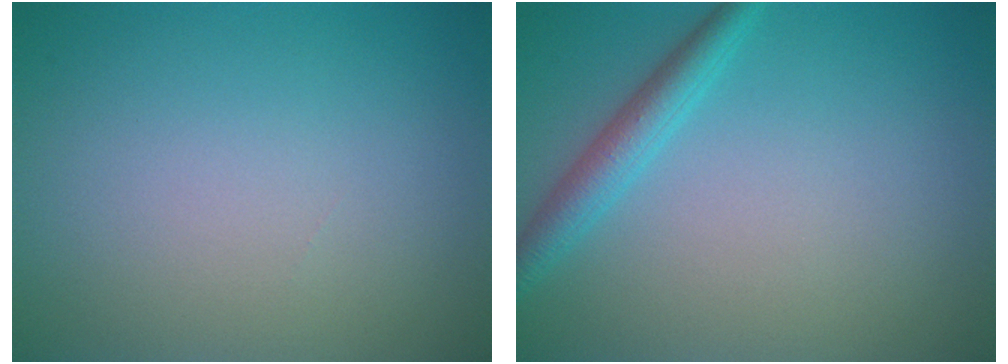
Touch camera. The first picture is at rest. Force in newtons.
{"total": 2.6, "press": 2.6, "slide": 0.1}